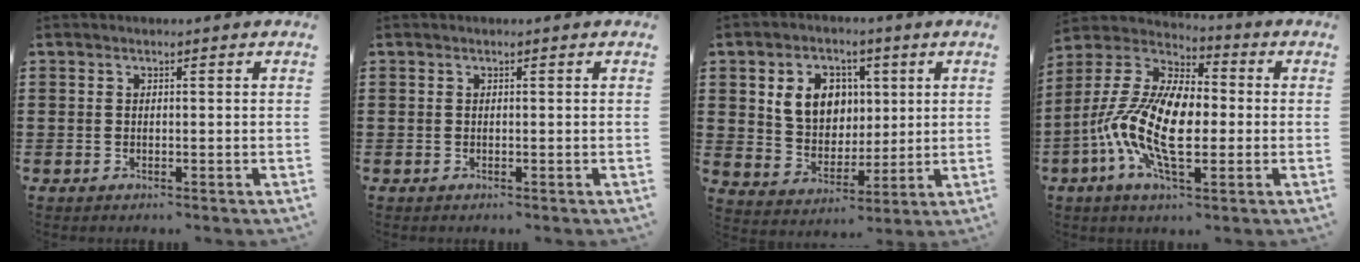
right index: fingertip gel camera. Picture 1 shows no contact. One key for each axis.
{"total": 0.0}
{"total": 8.1, "fx": 2.4, "fy": 6.7, "fz": 3.8, "tx": -0.088, "ty": 0.017, "tz": 0.041}
{"total": 13.9, "fx": -2.9, "fy": 6.8, "fz": 11.9, "tx": -0.279, "ty": -0.008, "tz": -0.059}